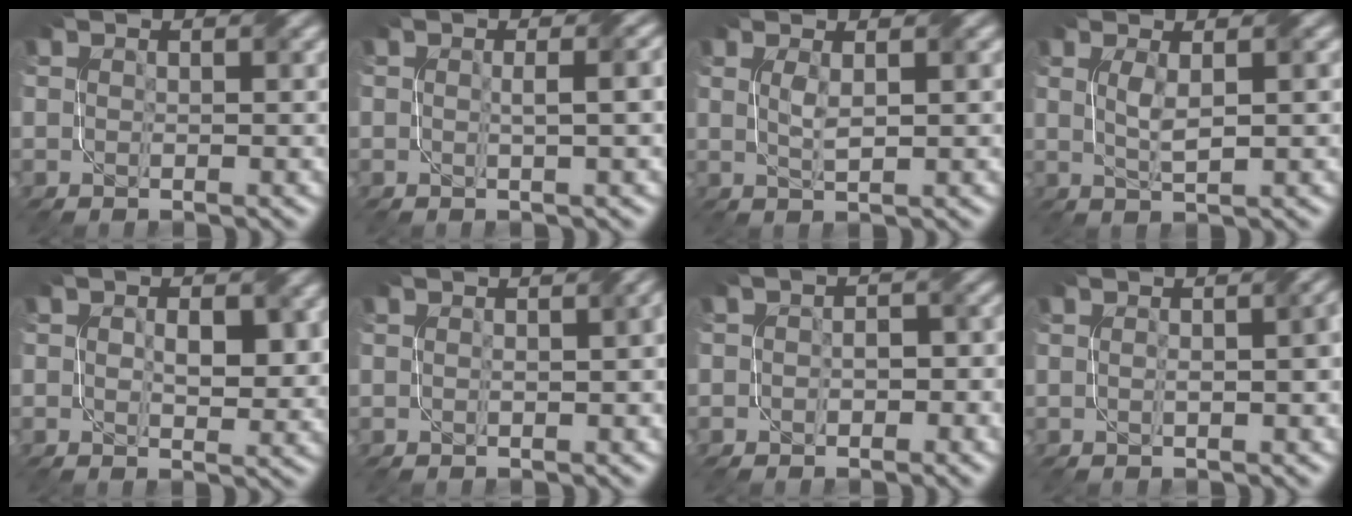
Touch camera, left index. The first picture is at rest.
{"total": 2.8, "force": [0.1, 0.8, 2.6], "torque": [-0.022, 0.010, -0.001]}
{"total": 1.6, "force": [0.5, 0.3, 1.5], "torque": [-0.033, -0.001, 0.012]}
{"total": 2.2, "force": [0.5, 0.4, 2.1], "torque": [-0.044, 0.000, 0.012]}
{"total": 3.3, "force": [0.4, 1.8, 2.7], "torque": [-0.041, -0.005, 0.007]}
{"total": 2.2, "force": [0.1, 0.8, 2.0], "torque": [-0.017, 0.004, 0.000]}
{"total": 2.7, "force": [-0.6, 1.8, 1.8], "torque": [-0.014, 0.000, -0.009]}
{"total": 3.2, "force": [0.2, 1.2, 3.0], "torque": [-0.018, 0.014, -0.009]}